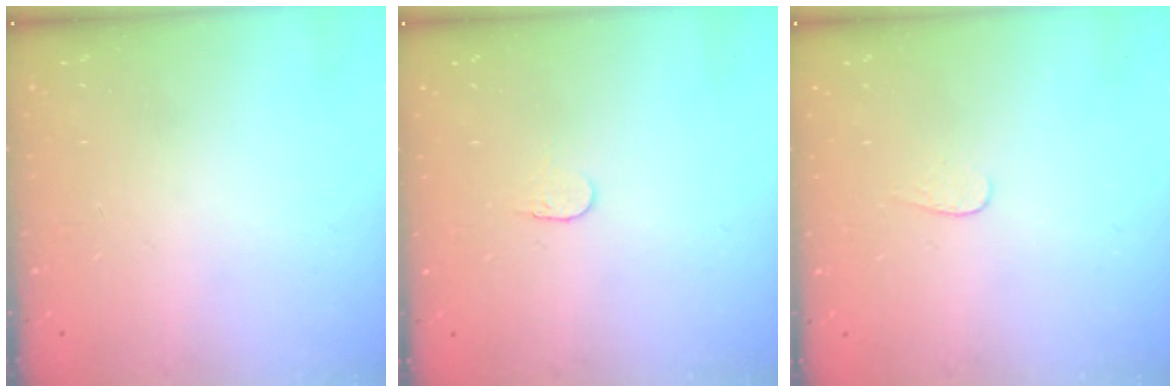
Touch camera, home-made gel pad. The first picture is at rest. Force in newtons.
{"total": 3.7, "press": 3.7, "slide": 0.3}
{"total": 3.1, "press": 3.0, "slide": 0.3}